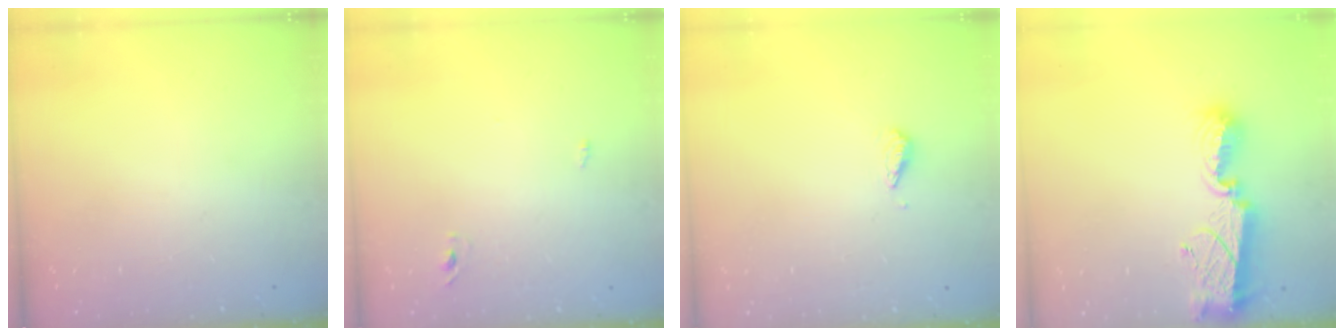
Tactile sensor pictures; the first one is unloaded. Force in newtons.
{"total": 2.4, "press": 2.2, "slide": 1.0}
{"total": 3.6, "press": 3.6, "slide": 0.5}
{"total": 11.4, "press": 11.4, "slide": 0.8}